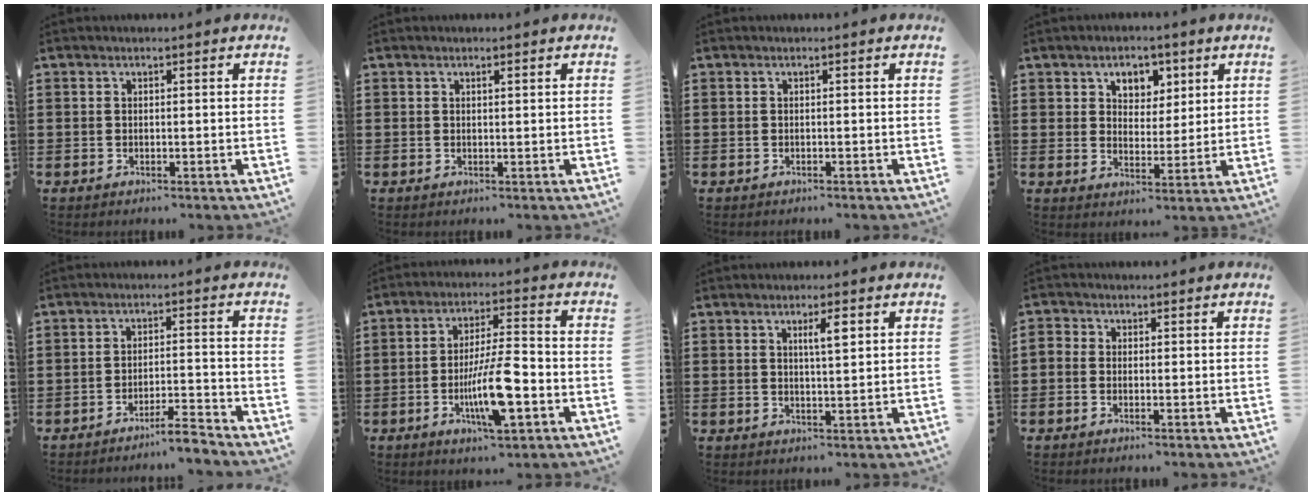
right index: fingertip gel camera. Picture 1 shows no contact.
{"total": 0.5, "force": [0.3, 0.1, 0.4], "torque": [-0.010, 0.000, 0.007]}
{"total": 0.0}
{"total": 4.7, "force": [2.6, 3.5, 1.8], "torque": [-0.037, 0.008, 0.042]}
{"total": 4.4, "force": [-4.1, -0.2, 1.6], "torque": [-0.028, -0.003, -0.080]}
{"total": 10.6, "force": [-3.4, 2.5, 9.7], "torque": [-0.189, -0.006, -0.063]}
{"total": 3.2, "force": [1.4, 0.6, 2.9], "torque": [-0.050, 0.003, 0.018]}
{"total": 1.1, "force": [-0.6, 0.9, 0.1], "torque": [-0.005, 0.003, -0.013]}